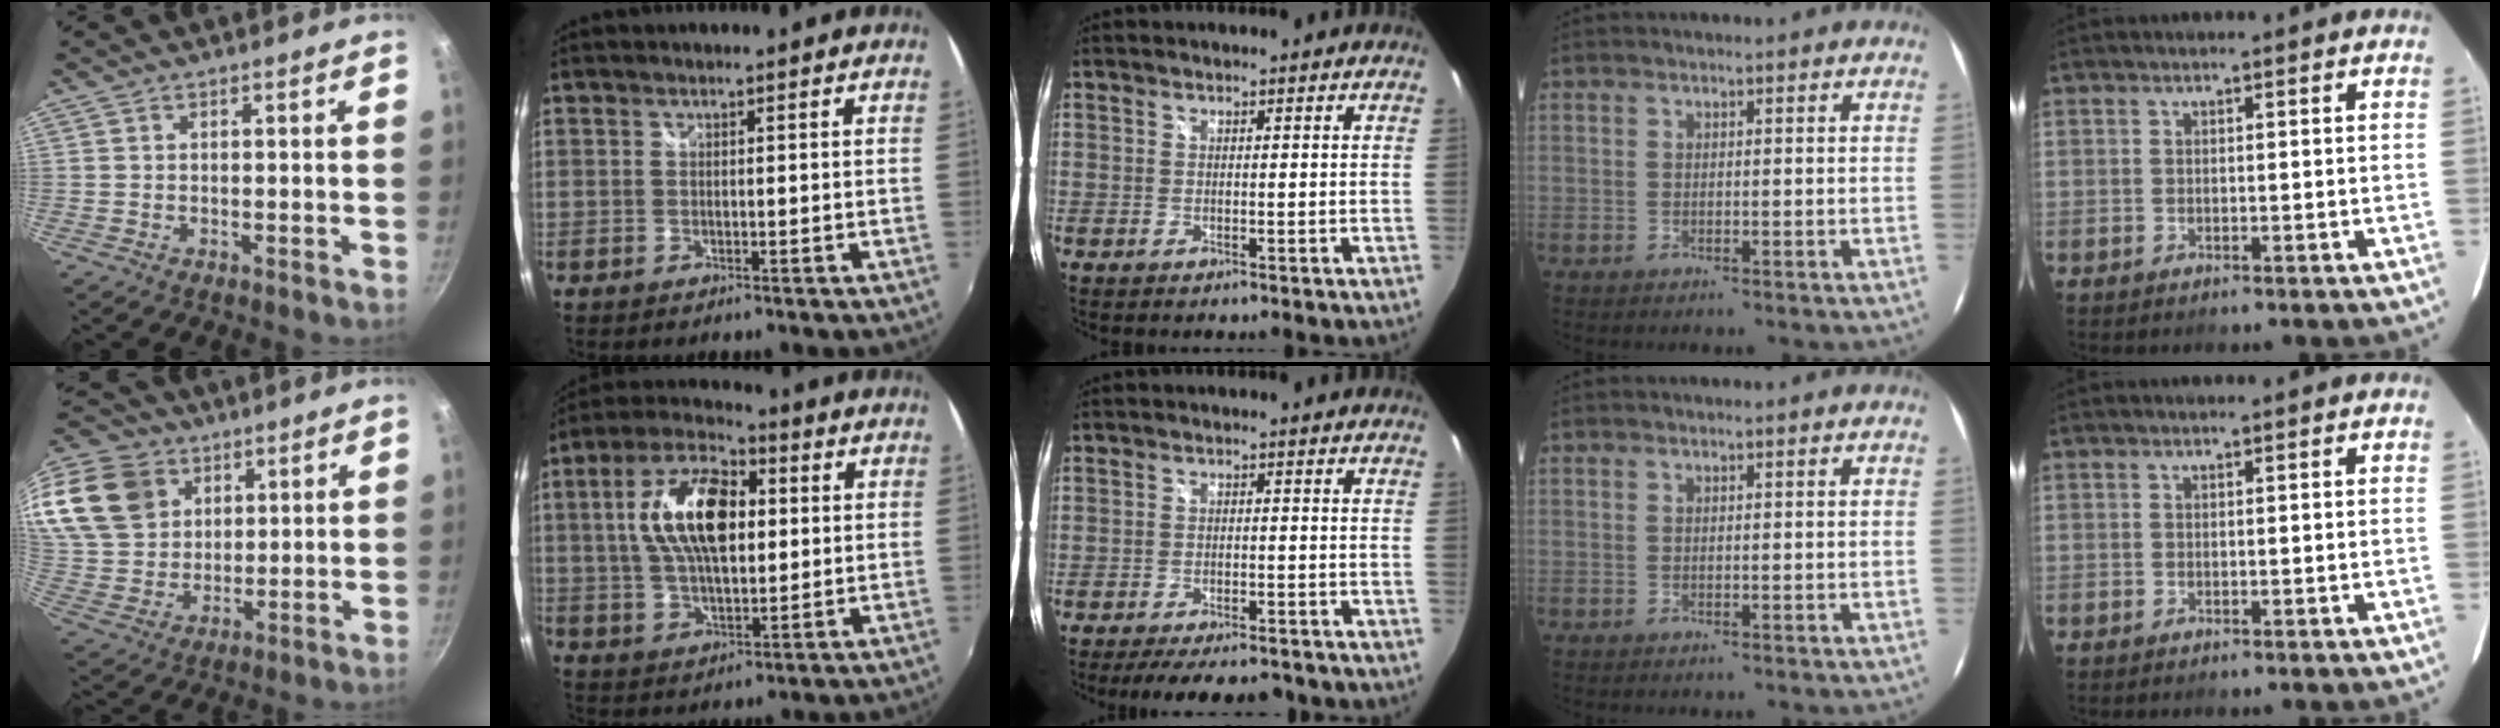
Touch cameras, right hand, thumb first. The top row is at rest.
{"thumb": {"total": 20.7, "force": [9.4, 15.8, 9.5], "torque": [-0.193, -0.007, 0.186]}, "index": {"total": 15.4, "force": [2.5, 7.6, 13.2], "torque": [-0.251, 0.019, 0.041]}, "middle": {"total": 11.5, "force": [-9.7, 3.1, 5.2], "torque": [-0.108, -0.017, -0.137]}}